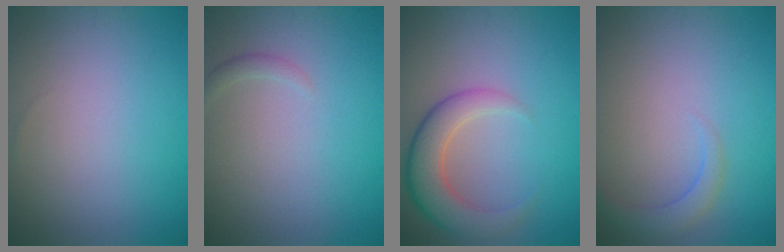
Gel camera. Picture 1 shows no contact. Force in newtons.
{"total": 0.7, "press": 0.7, "slide": 0.0}
{"total": 4.8, "press": 4.8, "slide": 0.2}
{"total": 1.7, "press": 1.7, "slide": 0.3}